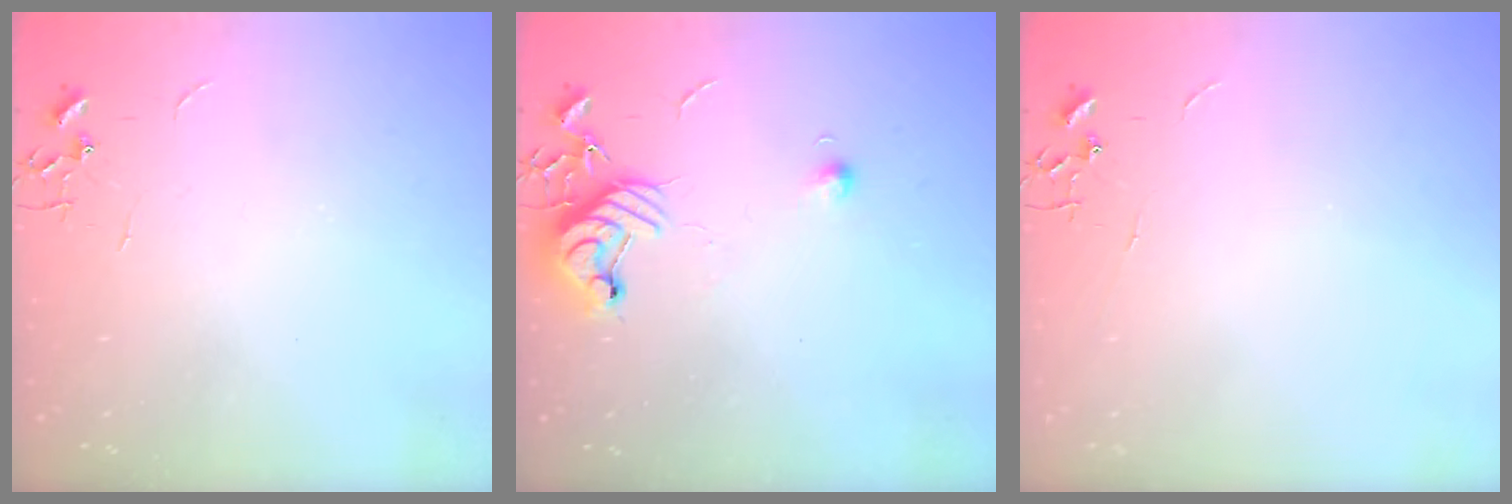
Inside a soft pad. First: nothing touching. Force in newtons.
{"total": 10.3, "press": 10.2, "slide": 1.2}
{"total": 0.0}